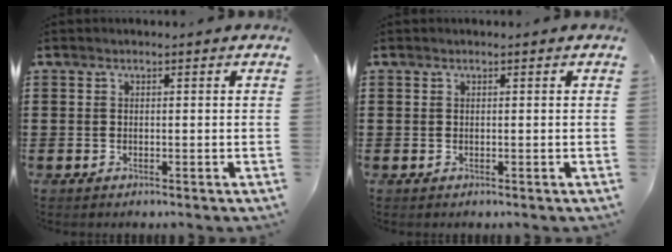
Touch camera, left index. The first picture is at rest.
{"total": 0.0}